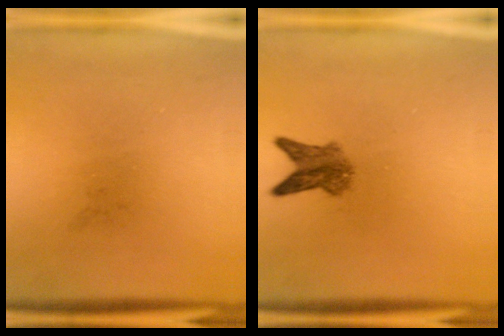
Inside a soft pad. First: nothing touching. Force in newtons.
{"total": 4.0}